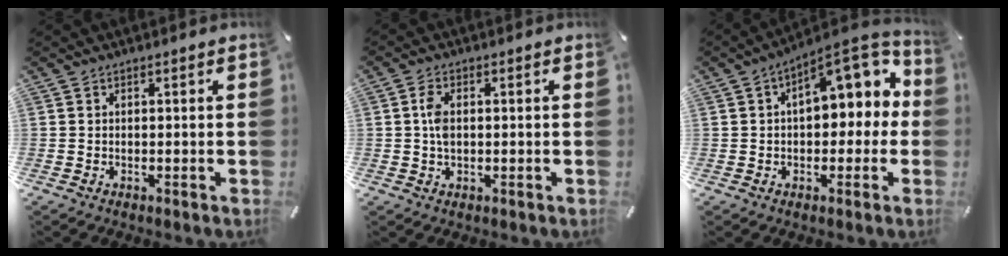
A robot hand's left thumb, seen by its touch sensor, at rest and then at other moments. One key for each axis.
{"total": 3.7, "fx": 0.4, "fy": 2.1, "fz": 3.0, "tx": -0.070, "ty": 0.003, "tz": 0.003}
{"total": 12.0, "fx": 3.8, "fy": 6.7, "fz": 9.2, "tx": -0.113, "ty": -0.028, "tz": 0.062}